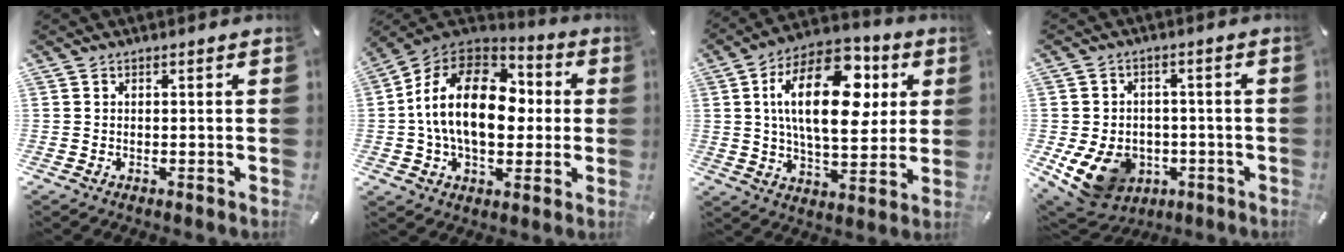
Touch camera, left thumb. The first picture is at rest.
{"total": 20.9, "force": [0.5, 14.0, 15.5], "torque": [-0.294, 0.018, 0.003]}
{"total": 23.0, "force": [6.4, 12.3, 18.3], "torque": [-0.315, -0.009, 0.099]}
{"total": 12.1, "force": [-4.7, 9.5, 5.8], "torque": [-0.124, 0.019, -0.079]}